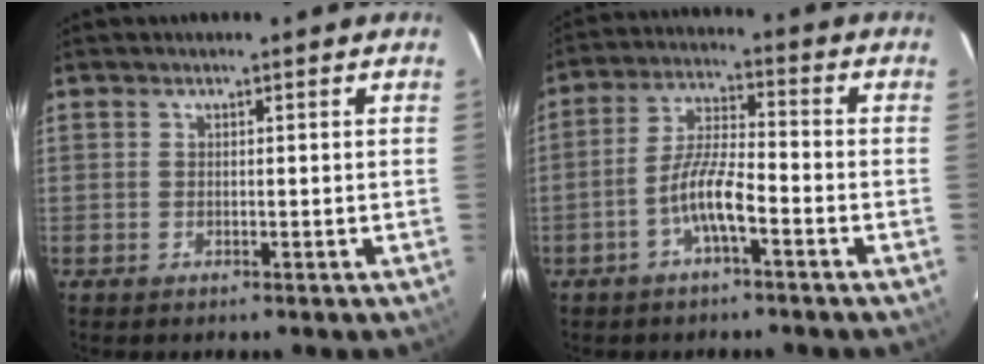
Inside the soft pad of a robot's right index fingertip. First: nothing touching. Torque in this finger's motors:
{"motor_torque": [0.79, -0.48, 0.64, 0.15]}